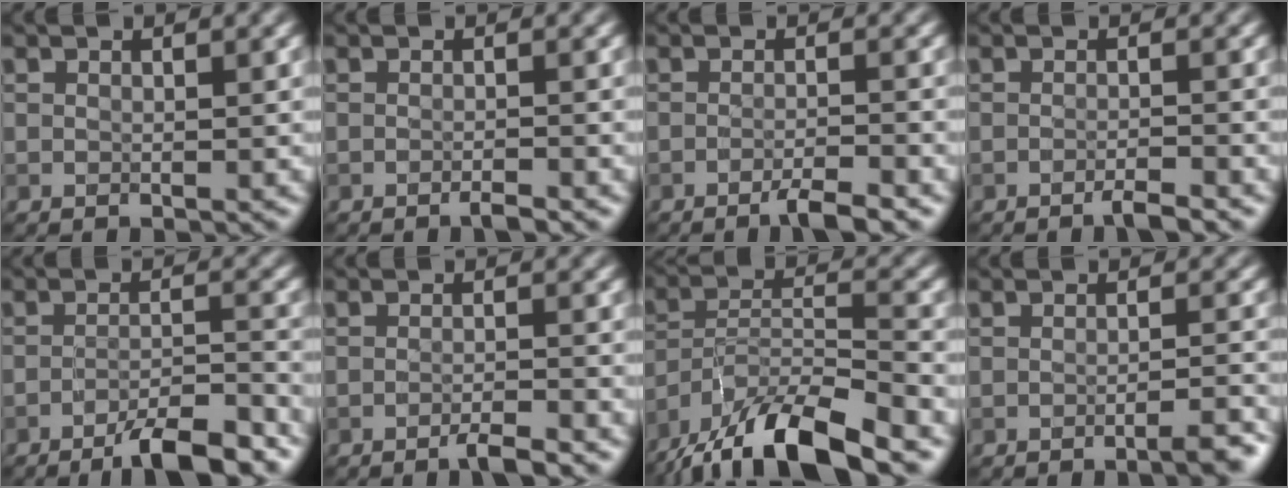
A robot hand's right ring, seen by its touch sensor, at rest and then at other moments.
{"total": 1.0, "force": [-0.9, -0.2, 0.5], "torque": [-0.010, -0.001, -0.014]}
{"total": 2.5, "force": [-1.9, 0.0, 1.6], "torque": [-0.029, 0.000, -0.038]}
{"total": 1.6, "force": [-1.3, -0.2, 0.9], "torque": [-0.015, 0.001, -0.024]}
{"total": 6.2, "force": [-4.6, 0.8, 4.0], "torque": [-0.060, 0.003, -0.074]}
{"total": 2.0, "force": [-1.6, -0.1, 1.2], "torque": [-0.021, 0.001, -0.031]}
{"total": 12.6, "force": [-10.3, 2.8, 6.8], "torque": [-0.130, -0.001, -0.180]}
{"total": 2.7, "force": [-2.0, 0.2, 1.8], "torque": [-0.020, 0.004, -0.033]}